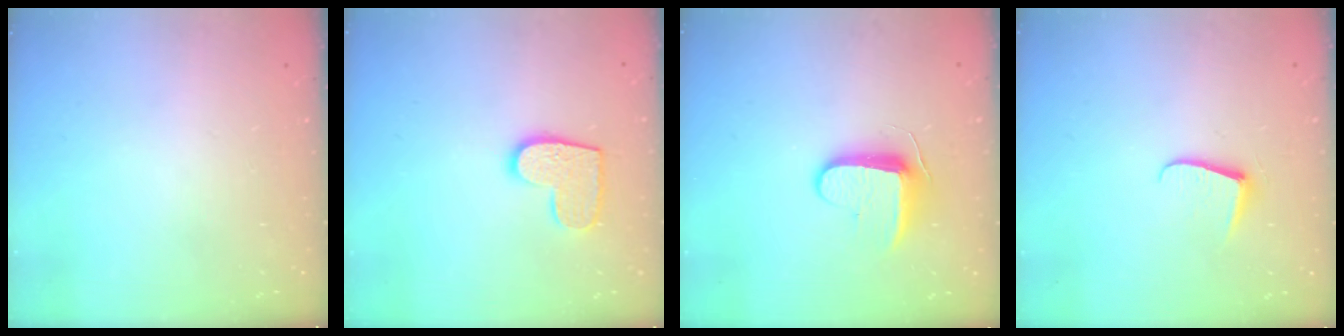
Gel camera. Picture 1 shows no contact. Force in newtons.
{"total": 10.5, "press": 10.5, "slide": 0.6}
{"total": 8.7, "press": 8.7, "slide": 0.9}
{"total": 5.9, "press": 5.9, "slide": 0.6}